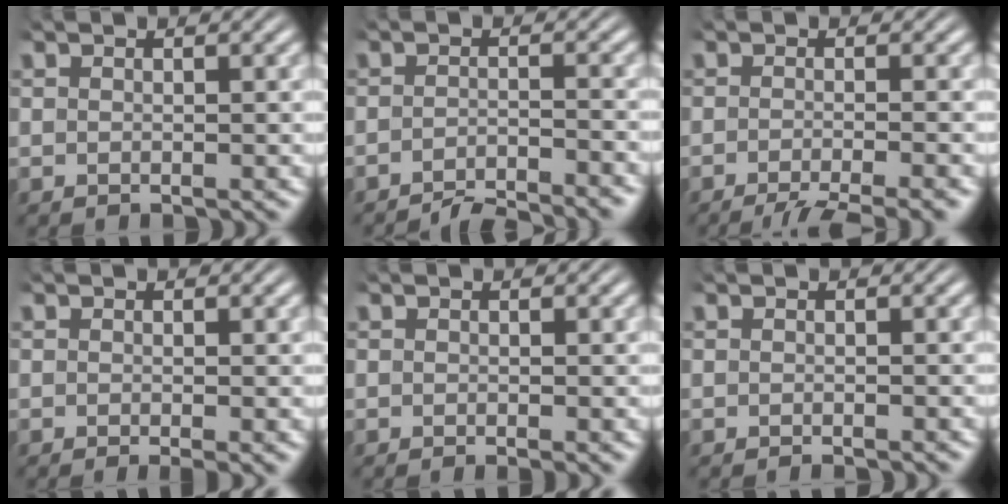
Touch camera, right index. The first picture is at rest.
{"total": 4.8, "force": [-4.7, 0.5, 0.9], "torque": [-0.003, -0.007, -0.078]}
{"total": 6.8, "force": [-5.7, 1.9, 3.1], "torque": [-0.036, -0.010, -0.084]}
{"total": 1.3, "force": [-0.8, 0.1, 1.0], "torque": [-0.008, -0.003, -0.010]}
{"total": 0.7, "force": [-0.5, -0.1, 0.6], "torque": [-0.002, 0.001, -0.006]}
{"total": 0.7, "force": [-0.7, -0.2, 0.1], "torque": [0.000, 0.000, -0.011]}